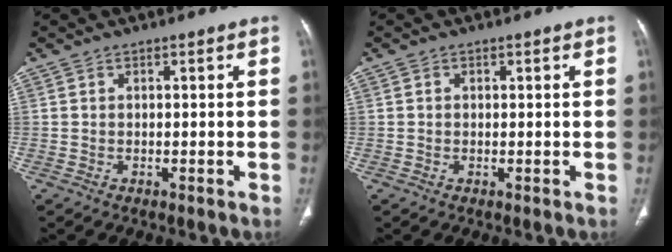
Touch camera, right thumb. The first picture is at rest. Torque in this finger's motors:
{"motor_torque": [-0.22, -0.16, -0.07, 0.18, 0.03]}